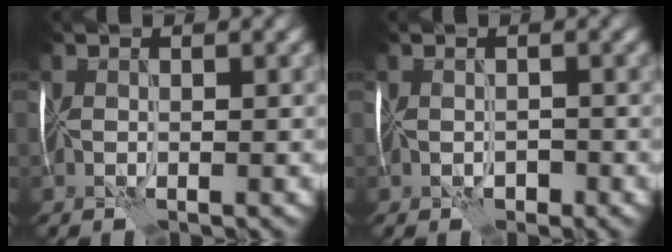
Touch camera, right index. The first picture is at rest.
{"total": 0.5, "force": [-0.4, 0.3, 0.1], "torque": [-0.002, -0.001, -0.012]}